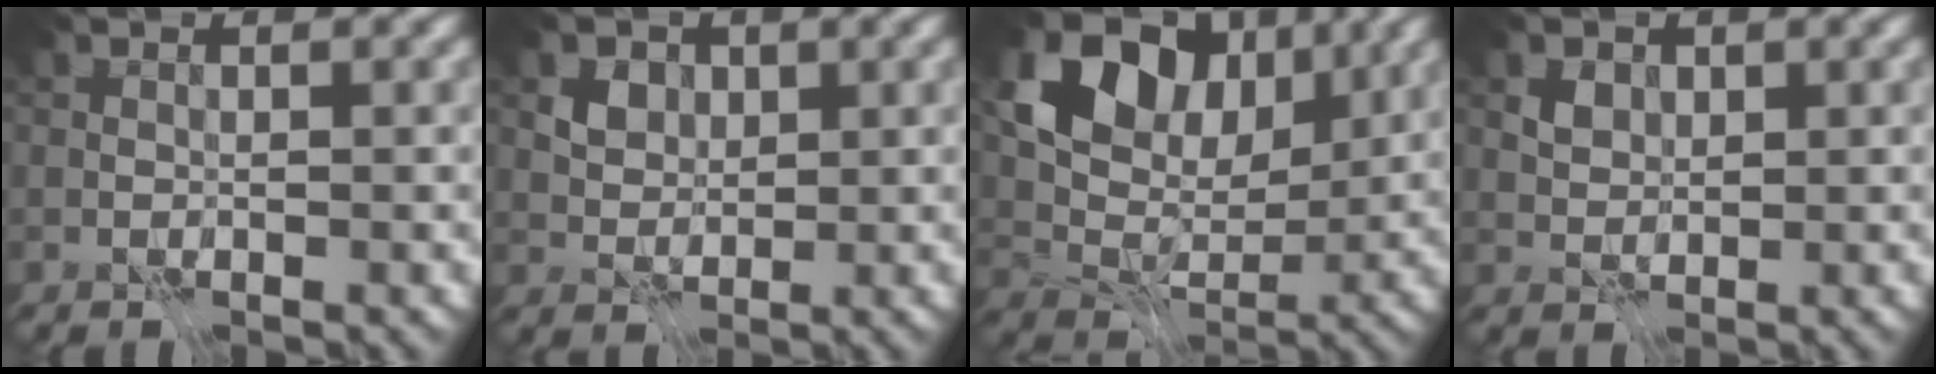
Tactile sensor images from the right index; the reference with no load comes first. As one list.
[{"total": 4.3, "force": [1.8, 3.3, 2.0], "torque": [-0.036, 0.006, 0.026]}, {"total": 10.9, "force": [4.4, 7.1, 7.0], "torque": [-0.118, 0.018, 0.068]}, {"total": 2.0, "force": [0.8, 1.5, 1.0], "torque": [-0.018, -0.001, 0.018]}]